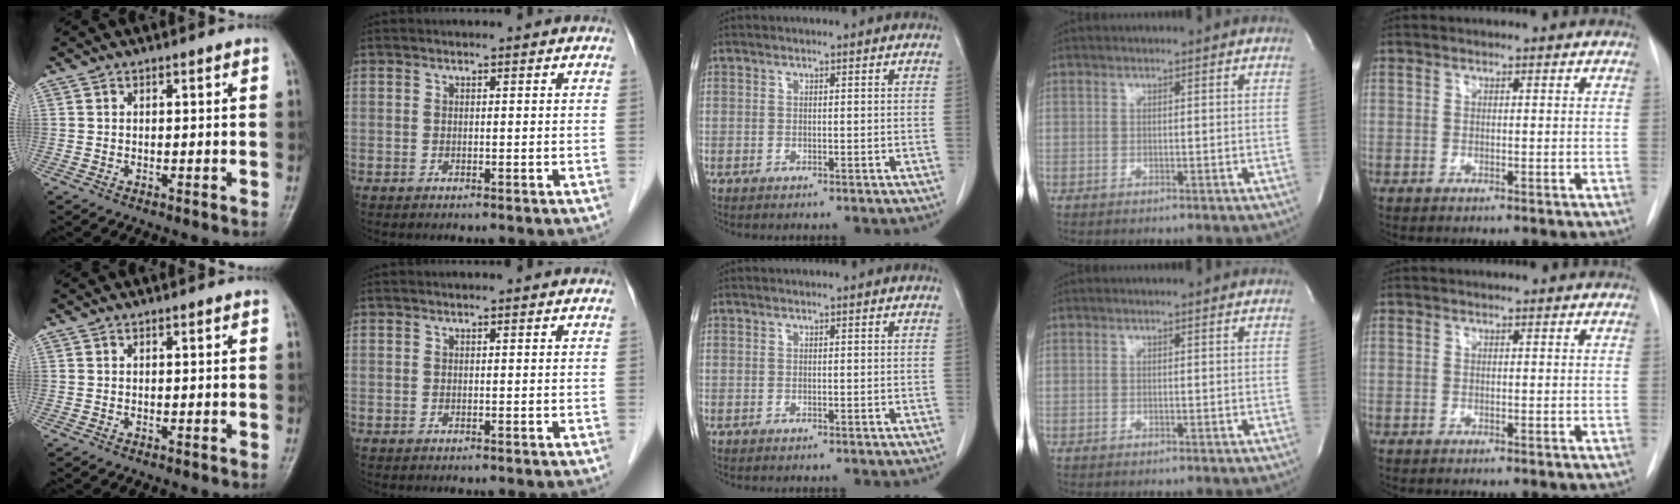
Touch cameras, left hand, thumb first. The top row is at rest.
{}